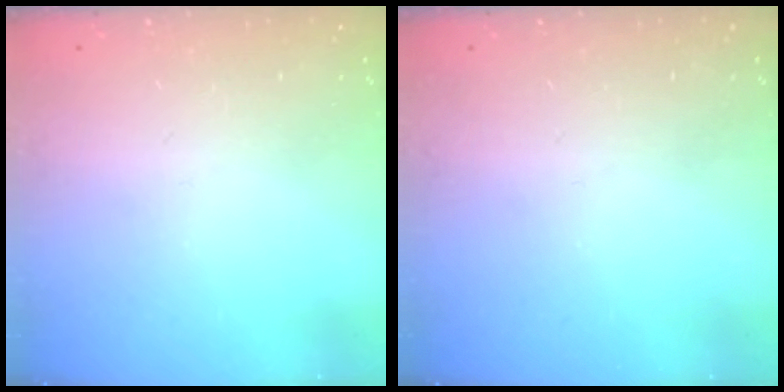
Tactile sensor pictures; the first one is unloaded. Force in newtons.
{"total": 0.0}